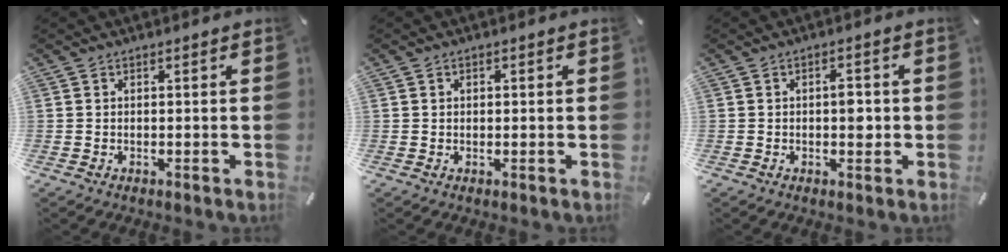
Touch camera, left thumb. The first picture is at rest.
{"total": 0.5, "force": [0.2, 0.4, 0.3], "torque": [-0.006, 0.003, 0.002]}
{"total": 3.5, "force": [-0.1, 1.9, 2.9], "torque": [-0.031, -0.004, -0.007]}